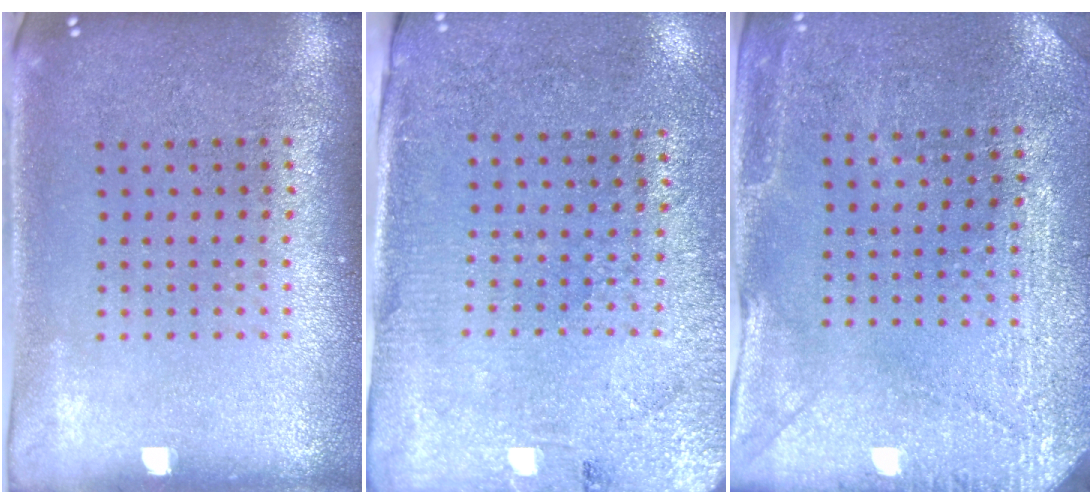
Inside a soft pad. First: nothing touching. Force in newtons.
{"total": 2.8, "press": 2.4, "slide": 1.3}
{"total": 2.9, "press": 2.8, "slide": 0.7}